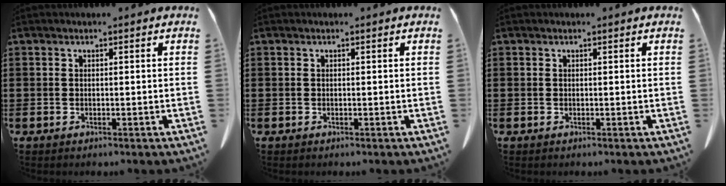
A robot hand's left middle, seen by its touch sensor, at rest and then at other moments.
{"total": 0.0}
{"total": 0.0}